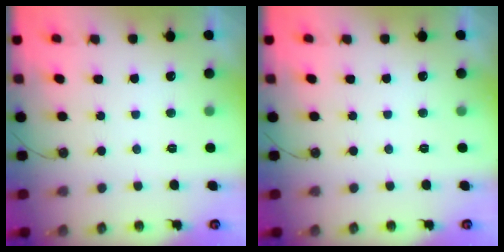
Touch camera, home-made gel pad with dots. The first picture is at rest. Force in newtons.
{"total": 0.0}